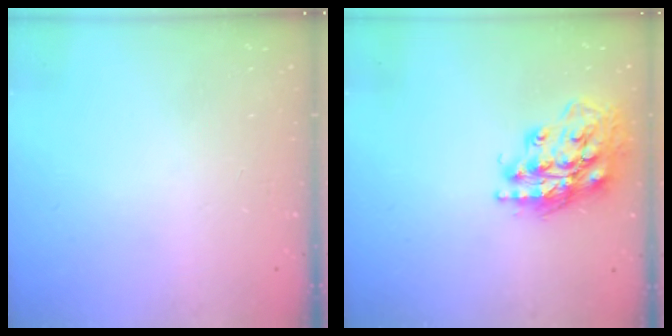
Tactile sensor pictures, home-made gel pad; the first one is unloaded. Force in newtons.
{"total": 17.9, "press": 17.8, "slide": 1.9}